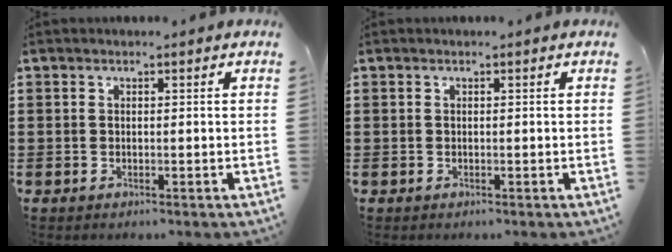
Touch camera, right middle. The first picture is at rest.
{"total": 0.0}